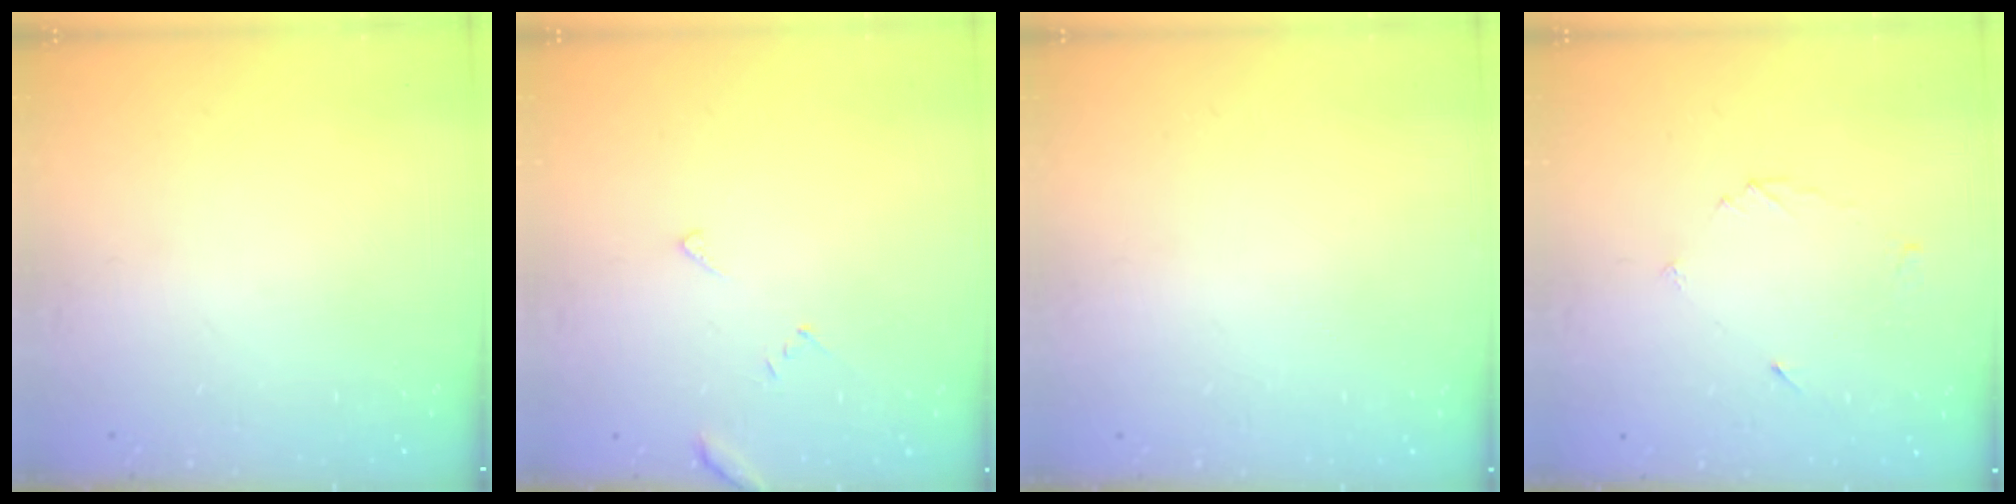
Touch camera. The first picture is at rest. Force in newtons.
{"total": 2.8, "press": 2.8, "slide": 0.2}
{"total": 1.8, "press": 1.8, "slide": 0.1}
{"total": 3.3, "press": 3.3, "slide": 0.4}